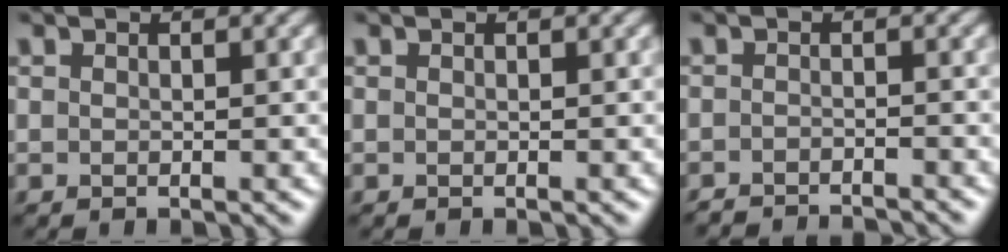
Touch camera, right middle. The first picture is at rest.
{"total": 0.0}
{"total": 4.2, "force": [-4.1, 0.5, 0.8], "torque": [-0.011, -0.003, -0.060]}